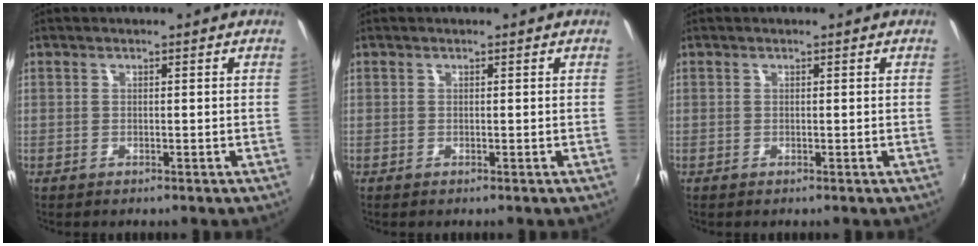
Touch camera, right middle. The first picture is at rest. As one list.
[{"total": 0.0}, {"total": 0.0}]